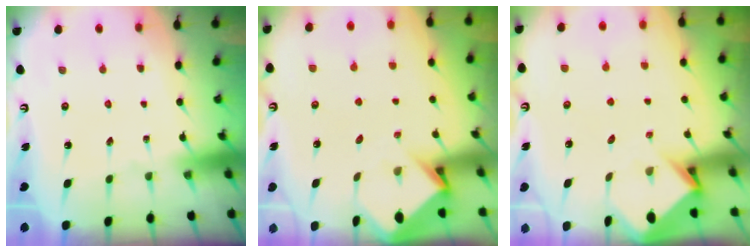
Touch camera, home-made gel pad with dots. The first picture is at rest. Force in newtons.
{"total": 3.8, "press": 3.8, "slide": 0.3}
{"total": 3.6, "press": 3.6, "slide": 0.2}